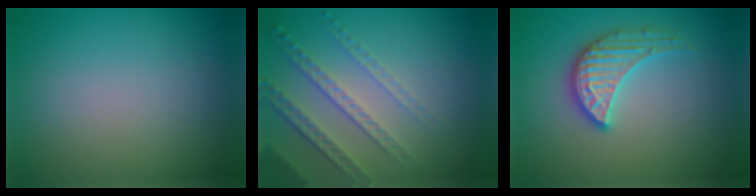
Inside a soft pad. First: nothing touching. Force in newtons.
{"total": 4.8, "press": 3.2, "slide": 3.5}
{"total": 3.5, "press": 3.3, "slide": 1.1}